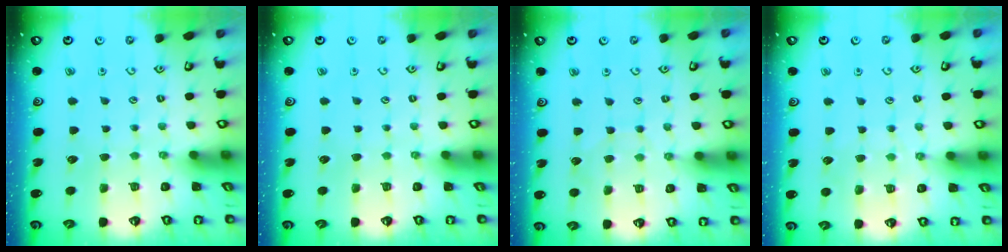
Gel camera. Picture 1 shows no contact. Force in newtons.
{"total": 0.0}
{"total": 5.1, "press": 5.1, "slide": 0.5}
{"total": 5.7, "press": 5.6, "slide": 0.8}